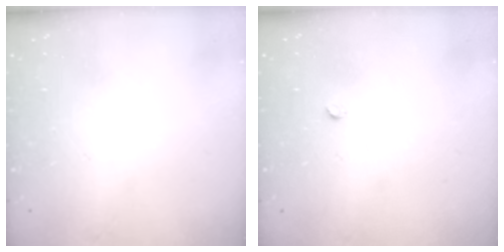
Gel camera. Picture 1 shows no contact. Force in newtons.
{"total": 2.4, "press": 2.4, "slide": 0.3}